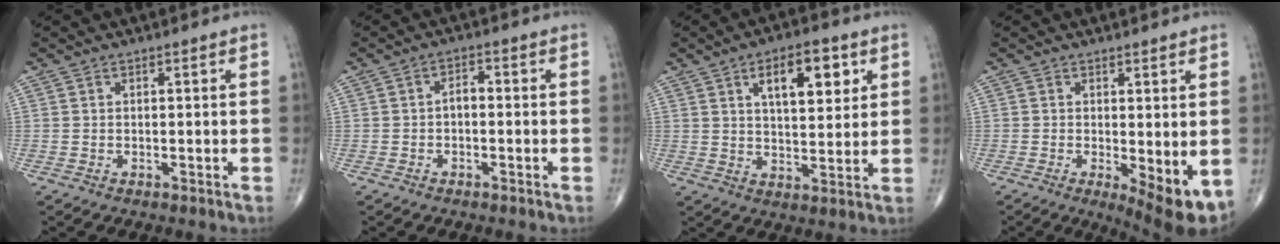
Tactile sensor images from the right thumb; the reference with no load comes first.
{"total": 2.3, "force": [-0.5, 1.3, 1.8], "torque": [-0.020, 0.014, -0.014]}
{"total": 11.0, "force": [4.5, 5.0, 8.7], "torque": [-0.103, -0.018, 0.069]}
{"total": 7.5, "force": [-1.3, 2.4, 7.0], "torque": [-0.095, -0.021, -0.014]}